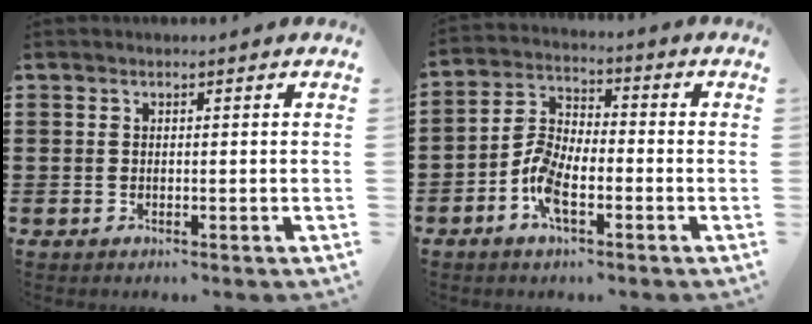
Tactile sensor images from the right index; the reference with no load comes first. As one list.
[{"total": 6.7, "force": [-2.9, 3.1, 5.2], "torque": [-0.130, 0.000, -0.063]}]